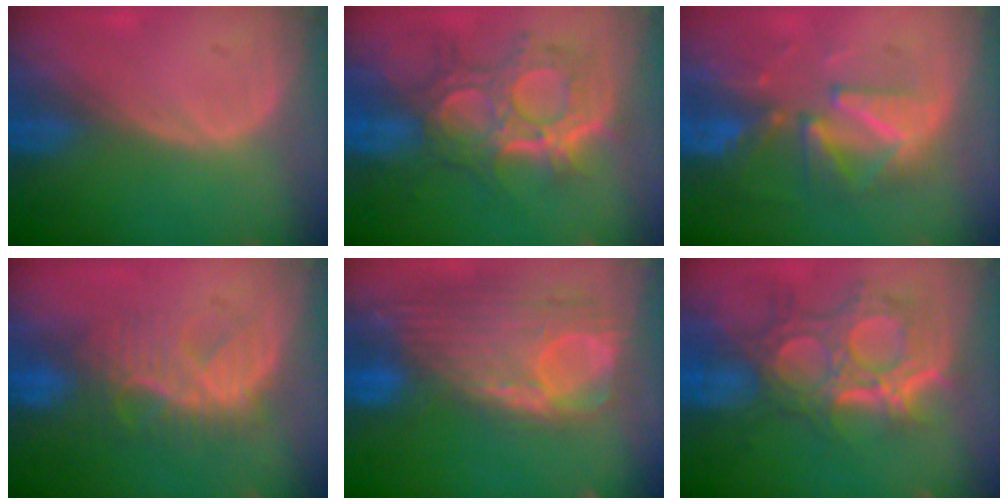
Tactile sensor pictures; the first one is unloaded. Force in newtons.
{"total": 10.8, "press": 10.2, "slide": 3.8}
{"total": 9.7, "press": 8.6, "slide": 4.4}
{"total": 8.0, "press": 7.9, "slide": 1.2}
{"total": 12.7, "press": 10.6, "slide": 6.9}
{"total": 12.0, "press": 10.7, "slide": 5.3}